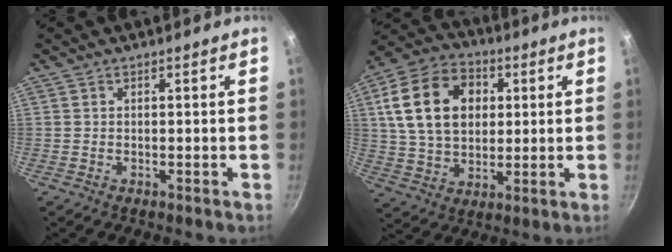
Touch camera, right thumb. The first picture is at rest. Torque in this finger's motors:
{"motor_torque": [-0.41, 1.05, 0.71, 0.03, 0.41]}